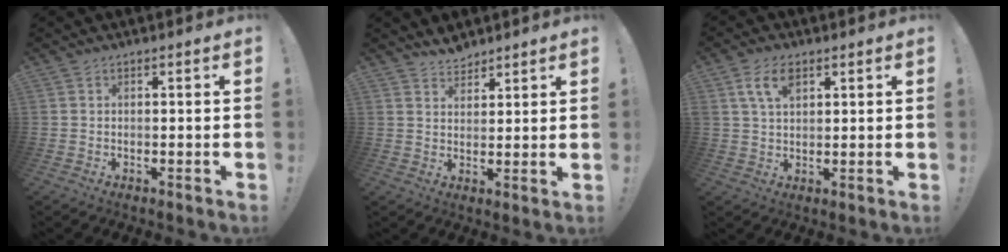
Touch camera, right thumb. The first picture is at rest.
{"total": 4.4, "force": [4.1, 1.4, 0.5], "torque": [-0.004, -0.028, 0.076]}
{"total": 6.9, "force": [3.1, 3.8, 4.9], "torque": [-0.087, 0.001, 0.058]}